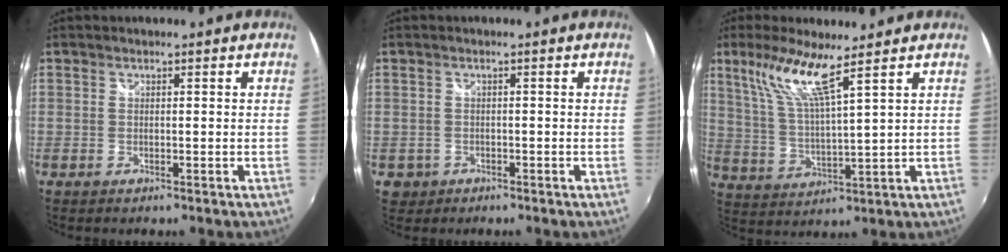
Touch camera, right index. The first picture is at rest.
{"total": 2.9, "force": [-1.0, 2.6, 0.8], "torque": [-0.025, -0.003, -0.012]}
{"total": 9.6, "force": [6.3, 0.4, 7.2], "torque": [-0.140, 0.004, 0.132]}